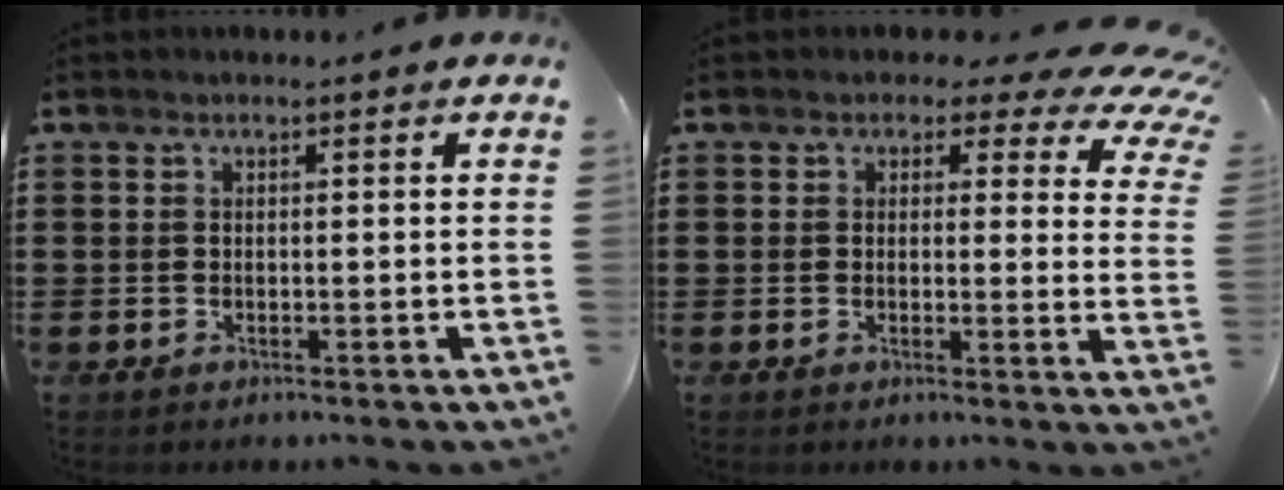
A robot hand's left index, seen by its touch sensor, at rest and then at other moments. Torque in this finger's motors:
{"motor_torque": [2.14, 0.00, 0.53, -0.01]}